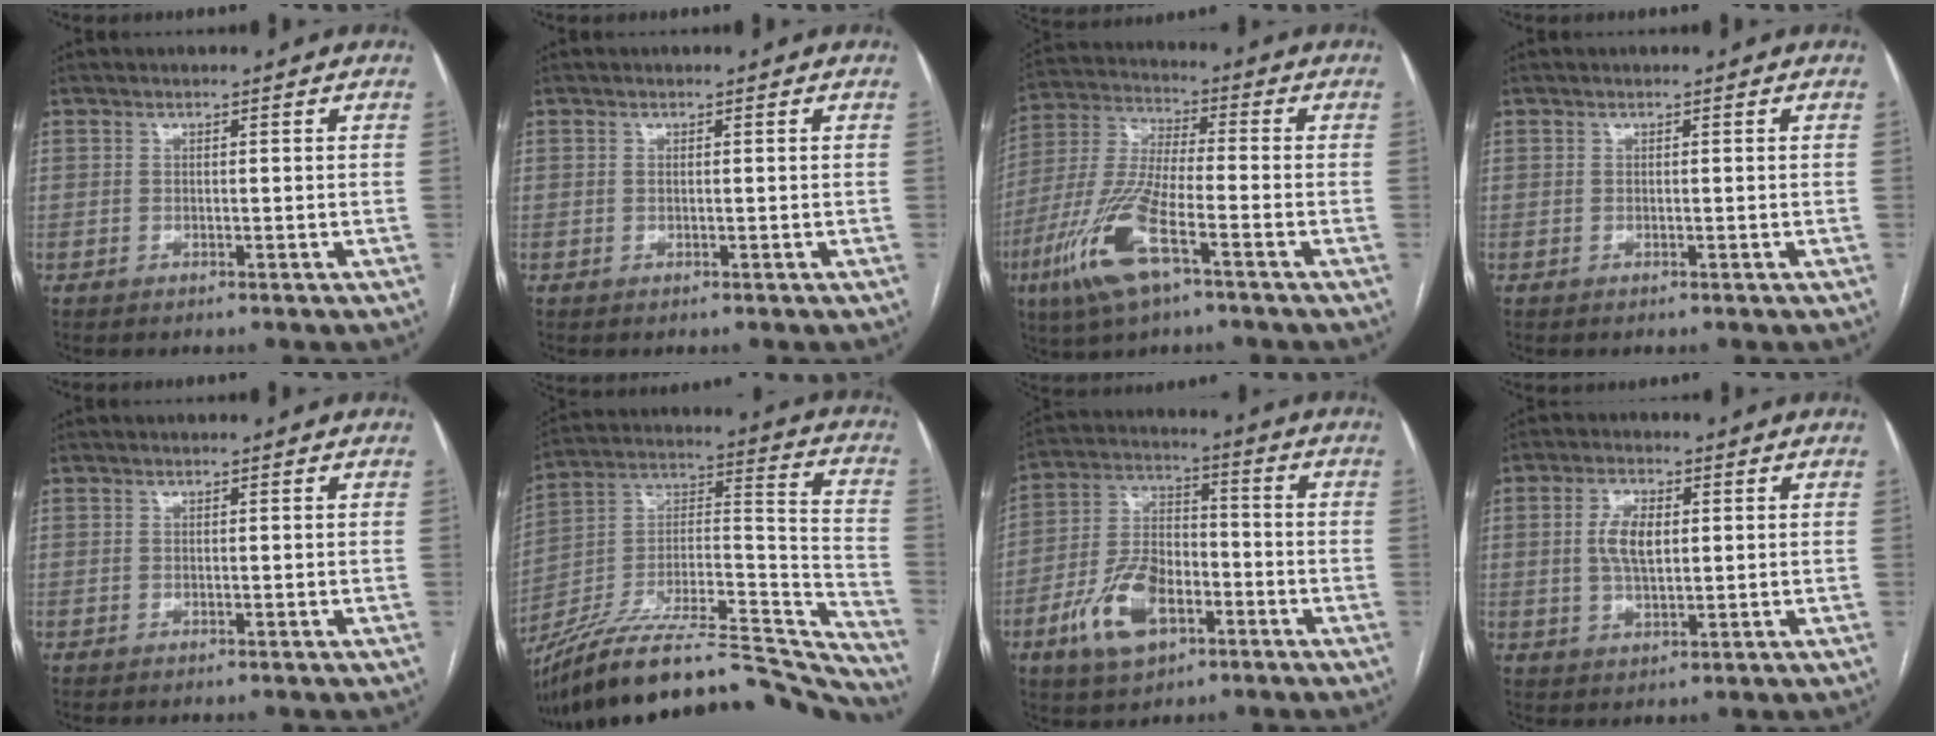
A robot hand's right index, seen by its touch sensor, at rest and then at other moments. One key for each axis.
{"total": 0.0}
{"total": 13.8, "fx": -6.5, "fy": 2.7, "fz": 12.0, "tx": -0.265, "ty": -0.017, "tz": -0.125}
{"total": 0.0}
{"total": 0.0}
{"total": 34.4, "fx": -31.1, "fy": 5.3, "fz": 13.5, "tx": -0.164, "ty": 0.013, "tz": -0.462}
{"total": 12.4, "fx": -5.4, "fy": 6.4, "fz": 9.1, "tx": -0.197, "ty": 0.010, "tz": -0.094}
{"total": 5.6, "fx": 0.8, "fy": 2.5, "fz": 5.0, "tx": -0.103, "ty": 0.007, "tz": 0.017}